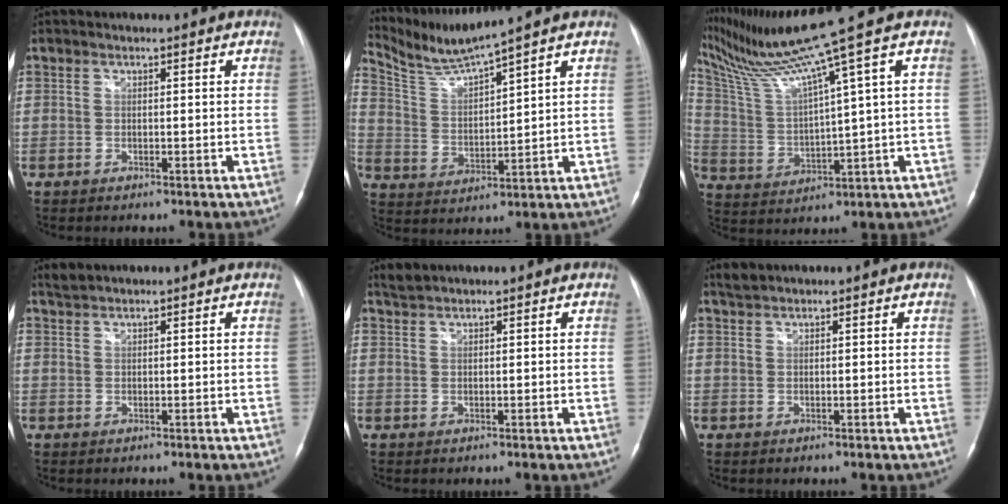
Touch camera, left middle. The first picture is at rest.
{"total": 7.8, "force": [7.3, -2.0, 2.1], "torque": [-0.061, -0.006, 0.155]}
{"total": 13.2, "force": [9.8, -3.7, 8.1], "torque": [-0.155, -0.010, 0.190]}
{"total": 1.2, "force": [1.2, 0.0, 0.1], "torque": [-0.007, 0.010, 0.030]}
{"total": 1.5, "force": [1.5, 0.0, 0.1], "torque": [-0.007, 0.009, 0.034]}
{"total": 1.4, "force": [1.3, 0.2, 0.3], "torque": [-0.011, 0.009, 0.030]}